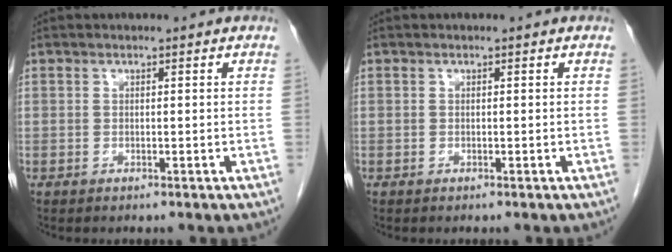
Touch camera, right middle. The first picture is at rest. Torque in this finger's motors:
{"motor_torque": [0.28, 0.03, 0.21, 0.00]}